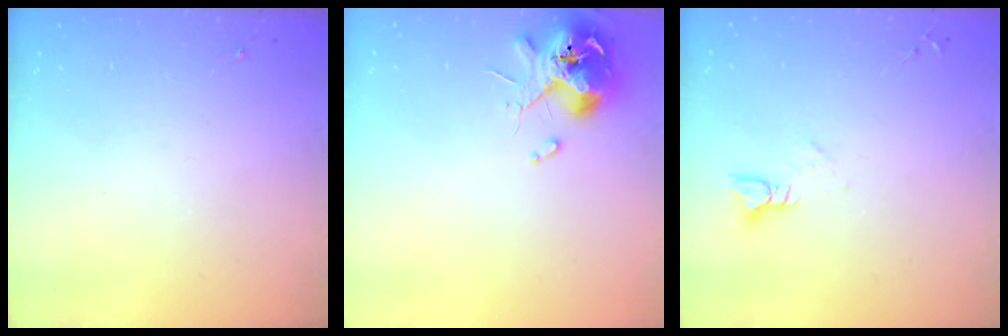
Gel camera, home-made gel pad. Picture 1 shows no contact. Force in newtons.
{"total": 10.5, "press": 10.4, "slide": 1.6}
{"total": 3.5, "press": 3.5, "slide": 0.2}